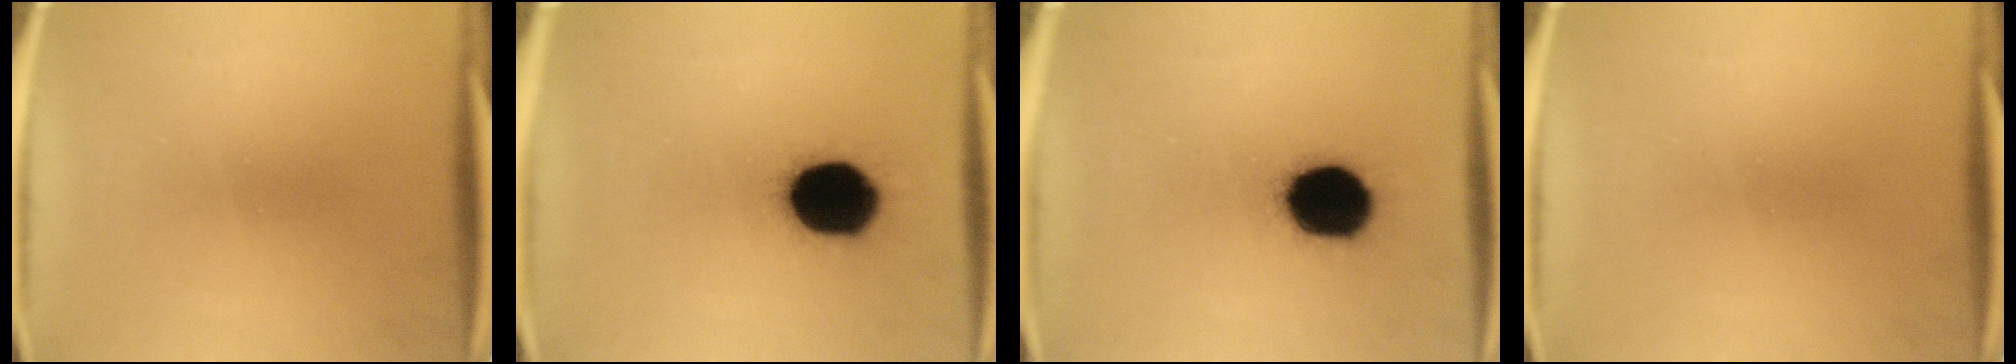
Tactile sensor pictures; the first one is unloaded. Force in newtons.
{"total": 18.9}
{"total": 15.6}
{"total": 0.0}